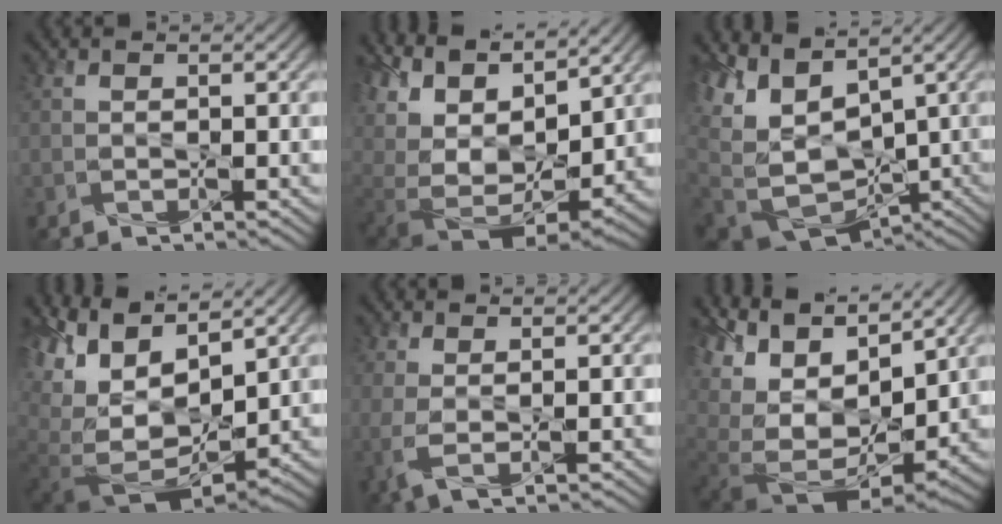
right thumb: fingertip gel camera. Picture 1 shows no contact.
{"total": 13.7, "force": [4.2, 7.9, 10.4], "torque": [-0.225, 0.022, 0.121]}
{"total": 11.6, "force": [1.3, 7.4, 8.8], "torque": [-0.206, -0.012, 0.076]}
{"total": 15.3, "force": [3.3, 9.9, 11.3], "torque": [-0.234, -0.001, 0.095]}
{"total": 2.6, "force": [0.4, 0.7, 2.5], "torque": [-0.063, -0.001, 0.004]}
{"total": 14.1, "force": [3.0, 9.4, 10.1], "torque": [-0.223, -0.002, 0.098]}